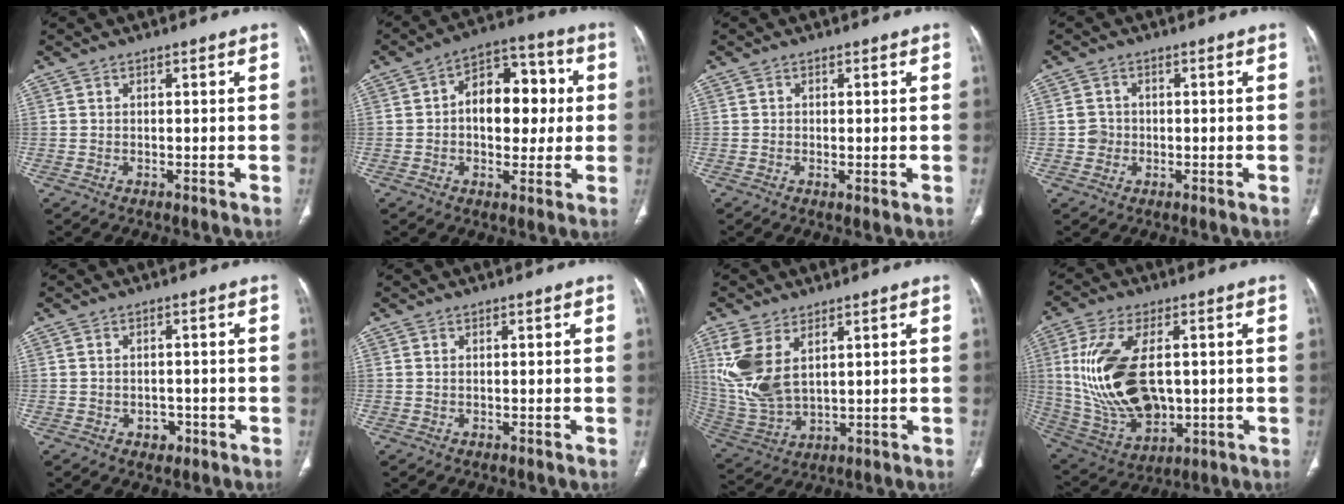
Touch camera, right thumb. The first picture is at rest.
{"total": 13.5, "force": [1.0, 8.7, 10.3], "torque": [-0.107, 0.027, 0.009]}
{"total": 1.2, "force": [-0.3, 0.4, 1.0], "torque": [-0.020, -0.004, -0.003]}
{"total": 2.6, "force": [-0.4, 2.5, 0.7], "torque": [0.001, 0.007, -0.007]}
{"total": 2.7, "force": [-1.1, 2.2, 1.2], "torque": [-0.006, 0.008, -0.009]}
{"total": 0.0}
{"total": 12.0, "force": [4.4, 6.3, 9.2], "torque": [-0.213, -0.012, 0.107]}
{"total": 19.9, "force": [1.6, 11.1, 16.4], "torque": [-0.331, -0.013, 0.048]}